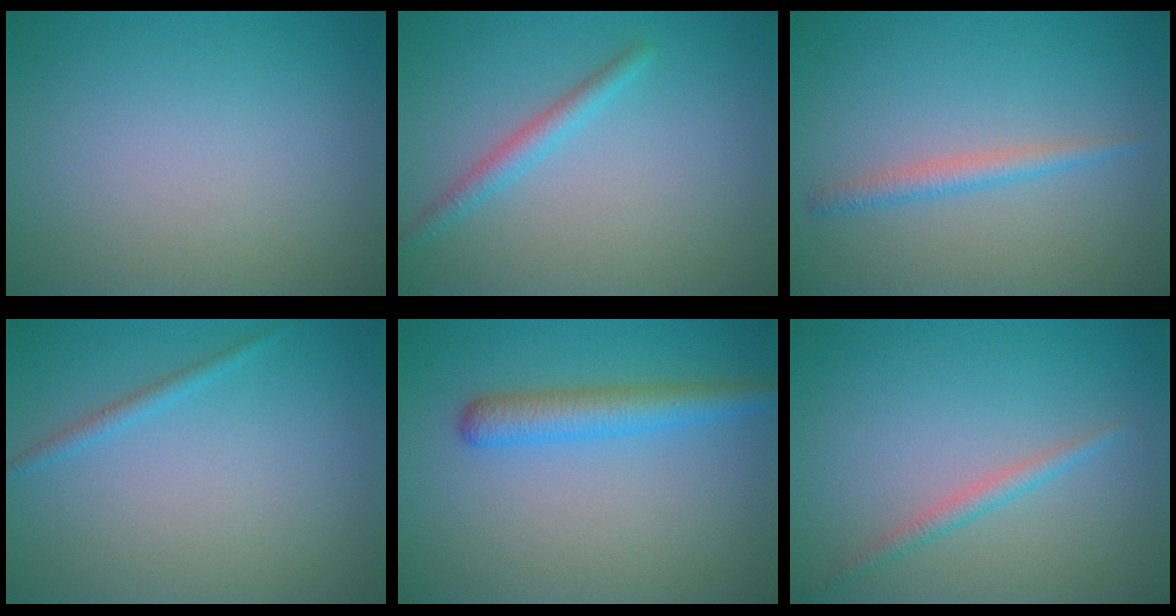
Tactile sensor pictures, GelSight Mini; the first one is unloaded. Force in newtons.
{"total": 1.9, "press": 1.9, "slide": 0.2}
{"total": 1.8, "press": 1.8, "slide": 0.0}
{"total": 1.1, "press": 1.0, "slide": 0.1}
{"total": 3.4, "press": 3.4, "slide": 0.2}
{"total": 1.5, "press": 1.5, "slide": 0.1}